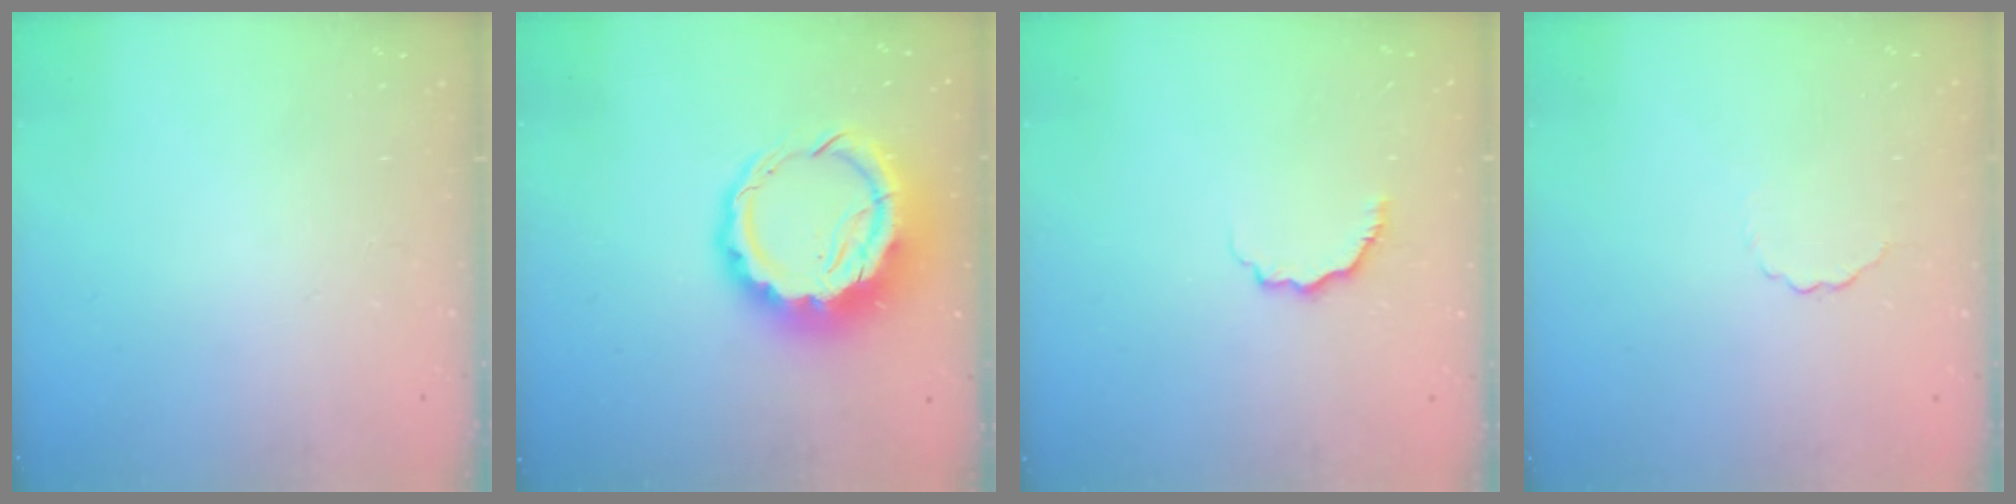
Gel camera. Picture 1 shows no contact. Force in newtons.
{"total": 11.7, "press": 11.4, "slide": 2.7}
{"total": 4.8, "press": 4.7, "slide": 0.8}
{"total": 2.6, "press": 2.4, "slide": 0.9}